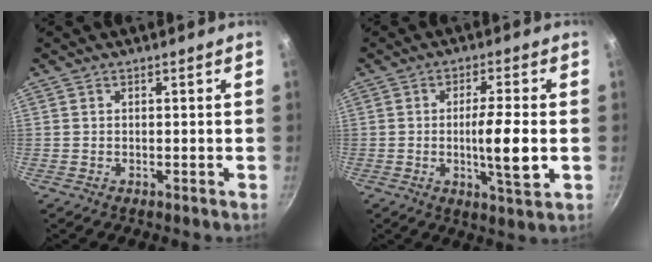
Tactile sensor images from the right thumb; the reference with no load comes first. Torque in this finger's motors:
{"motor_torque": [2.63, 2.38, 1.52, -0.54, 0.54]}